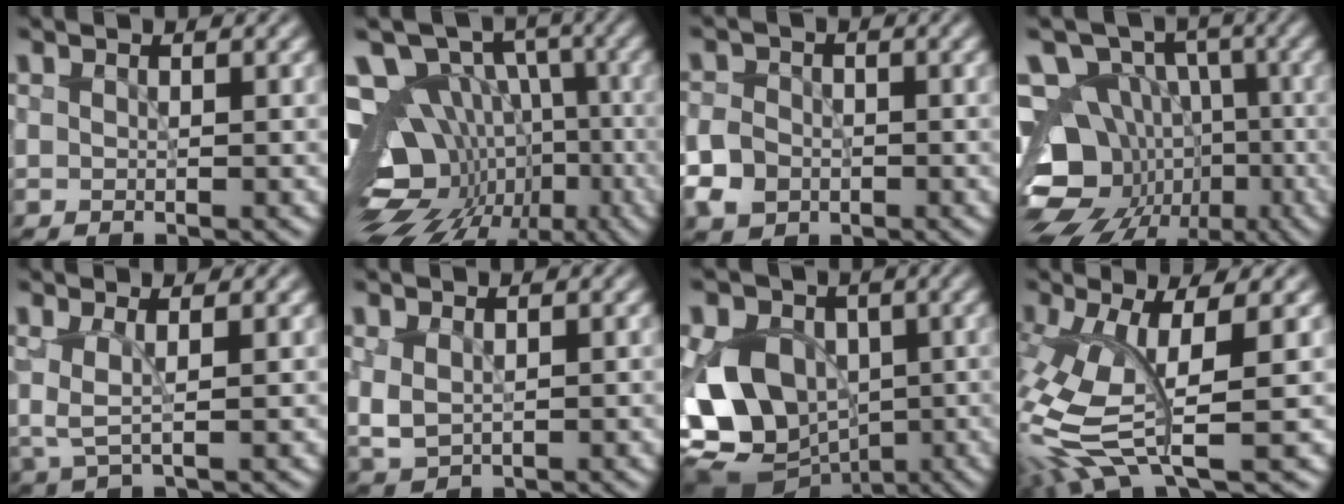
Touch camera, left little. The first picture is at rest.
{"total": 17.0, "force": [-5.3, 13.2, 9.3], "torque": [-0.156, 0.002, -0.061]}
{"total": 3.3, "force": [-1.3, 2.7, 1.3], "torque": [-0.027, -0.004, -0.032]}
{"total": 15.6, "force": [-4.9, 12.7, 7.5], "torque": [-0.121, -0.004, -0.097]}
{"total": 2.0, "force": [0.5, 0.5, 1.8], "torque": [-0.045, -0.002, 0.009]}
{"total": 1.9, "force": [0.5, 1.3, 1.3], "torque": [-0.035, -0.004, 0.014]}
{"total": 13.8, "force": [-0.2, 11.1, 8.2], "torque": [-0.163, 0.003, -0.023]}
{"total": 7.8, "force": [0.0, 2.3, 7.4], "torque": [-0.173, -0.011, -0.003]}